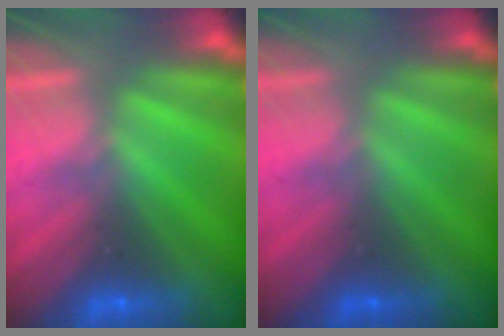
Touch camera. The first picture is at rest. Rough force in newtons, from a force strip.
{"total": 2.6}